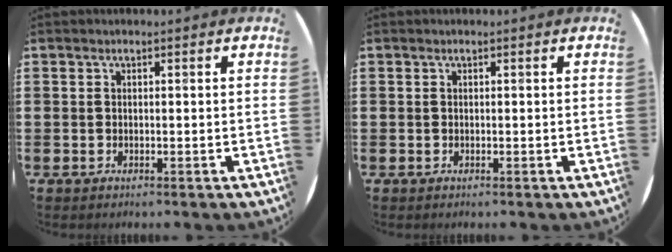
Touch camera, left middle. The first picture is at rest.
{"total": 0.0}